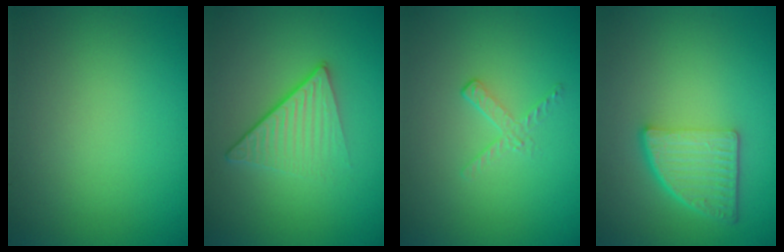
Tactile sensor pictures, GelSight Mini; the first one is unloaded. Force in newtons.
{"total": 4.6, "press": 2.8, "slide": 3.6}
{"total": 1.2, "press": 0.4, "slide": 1.2}
{"total": 5.1, "press": 3.7, "slide": 3.5}